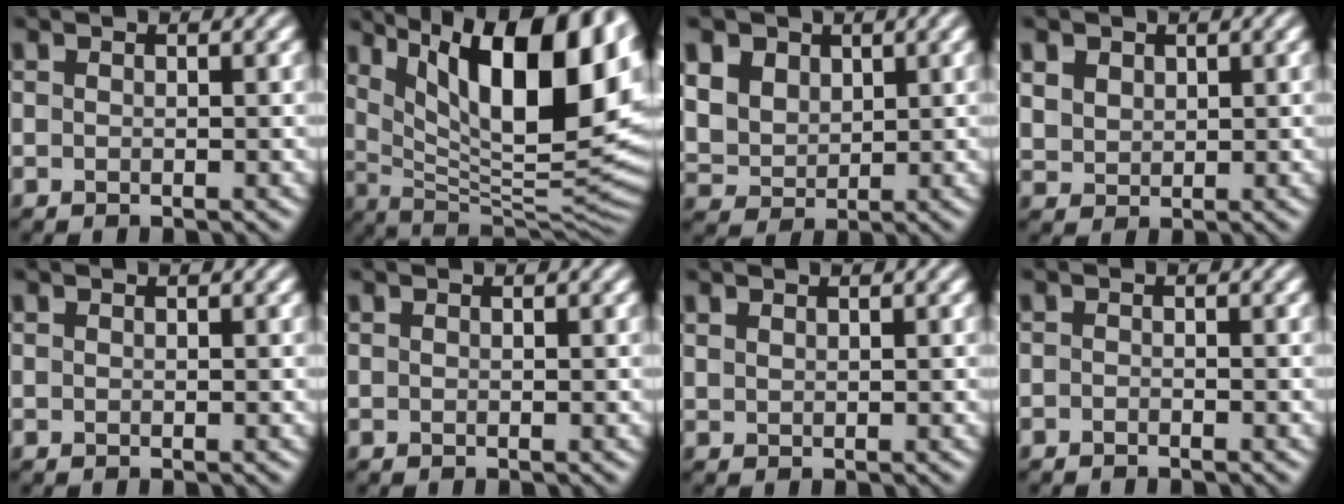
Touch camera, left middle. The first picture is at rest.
{"total": 17.1, "force": [7.2, 6.8, 14.0], "torque": [-0.218, 0.025, 0.131]}
{"total": 7.9, "force": [4.3, 5.8, 3.3], "torque": [-0.110, 0.023, 0.071]}
{"total": 2.5, "force": [1.8, 1.6, 0.4], "torque": [-0.025, 0.005, 0.040]}
{"total": 0.0}
{"total": 0.0}
{"total": 0.8, "force": [0.7, -0.1, -0.3], "torque": [-0.002, 0.001, 0.017]}
{"total": 0.8, "force": [-0.8, -0.1, 0.1], "torque": [-0.007, -0.002, -0.013]}